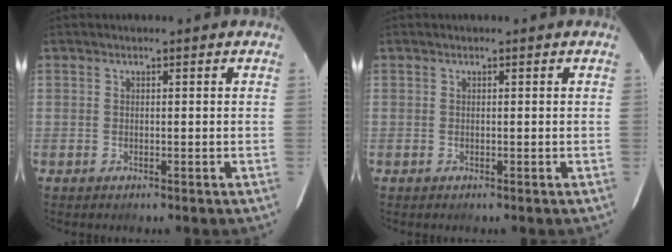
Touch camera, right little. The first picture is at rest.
{"total": 0.0}